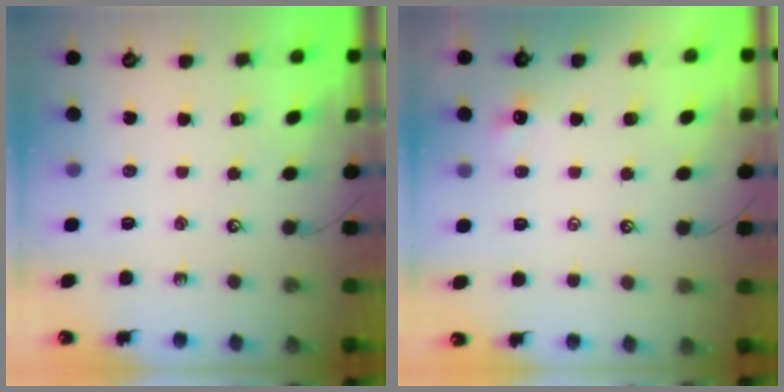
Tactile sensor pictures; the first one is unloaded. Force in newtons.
{"total": 1.2, "press": 1.1, "slide": 0.5}